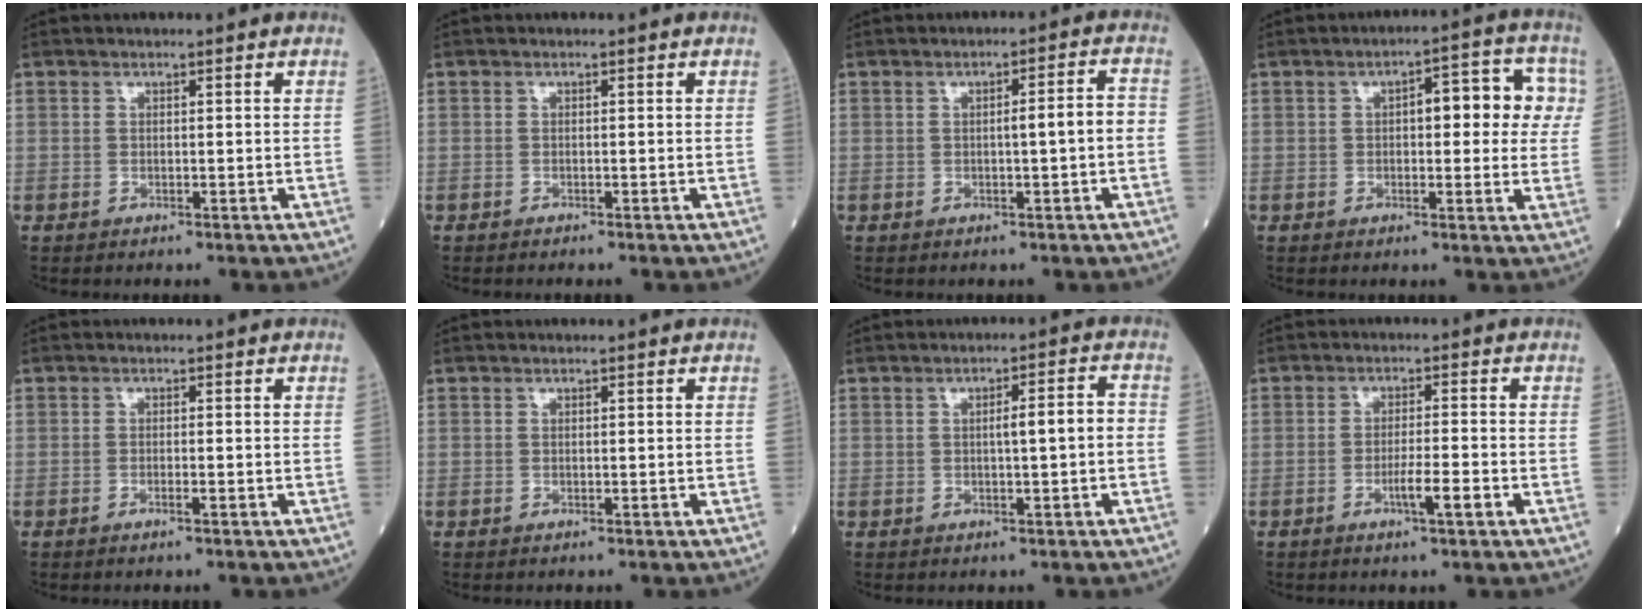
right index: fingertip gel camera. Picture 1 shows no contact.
{"total": 0.6, "force": [-0.5, 0.1, 0.2], "torque": [-0.002, -0.001, -0.009]}
{"total": 3.7, "force": [-0.6, 0.1, 3.7], "torque": [-0.055, 0.011, -0.008]}
{"total": 9.3, "force": [1.8, 3.5, 8.4], "torque": [-0.095, 0.033, 0.017]}
{"total": 1.0, "force": [-0.6, 0.0, 0.8], "torque": [-0.017, 0.001, -0.011]}
{"total": 0.0}
{"total": 3.8, "force": [-0.3, 0.3, 3.8], "torque": [-0.061, 0.011, -0.003]}
{"total": 4.0, "force": [-1.8, 0.0, 3.6], "torque": [-0.062, -0.003, -0.033]}